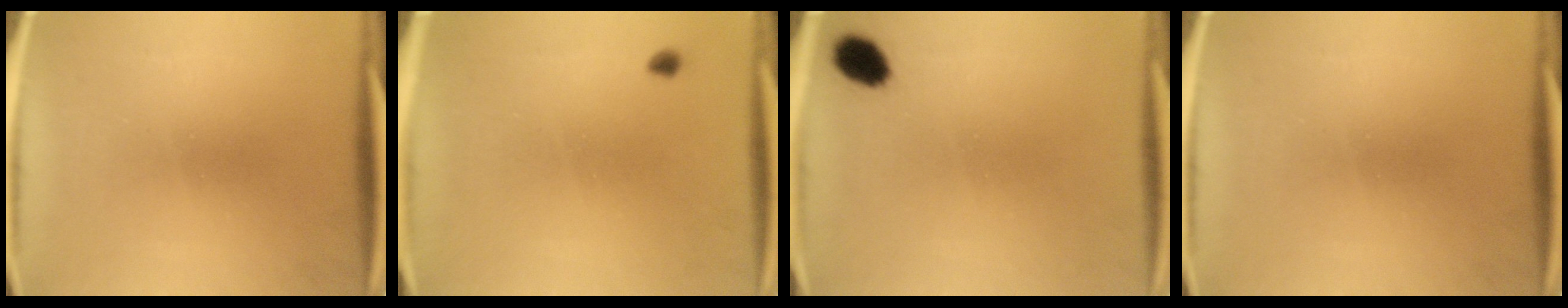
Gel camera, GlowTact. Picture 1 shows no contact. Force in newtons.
{"total": 0.8}
{"total": 4.8}
{"total": 0.0}